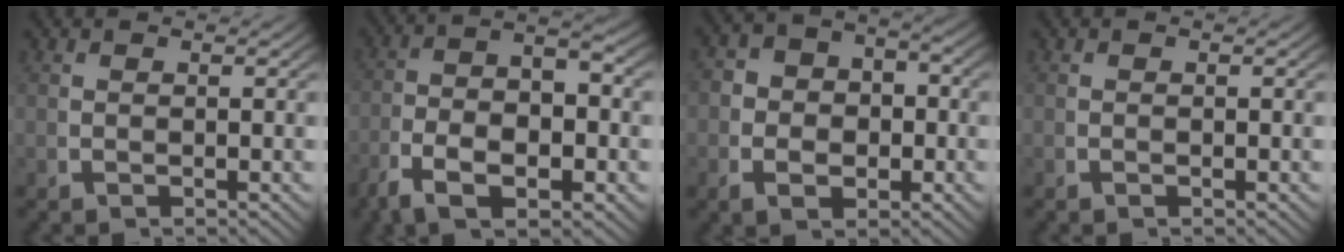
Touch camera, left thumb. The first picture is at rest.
{"total": 8.0, "force": [-1.6, 4.1, 6.7], "torque": [-0.128, -0.013, -0.023]}
{"total": 4.9, "force": [-0.7, 3.7, 3.1], "torque": [-0.051, -0.013, -0.009]}
{"total": 0.0}